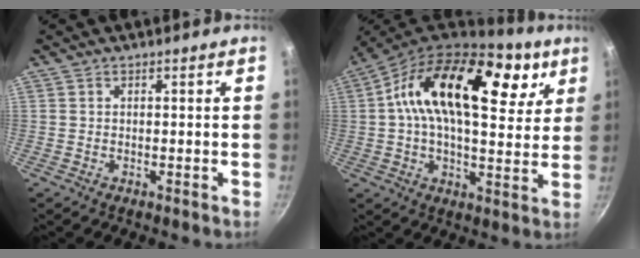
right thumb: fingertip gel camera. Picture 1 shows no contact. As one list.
[{"total": 24.3, "force": [8.8, 12.9, 18.6], "torque": [-0.284, -0.012, 0.116]}]